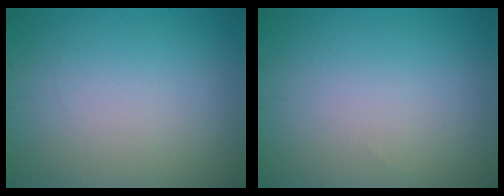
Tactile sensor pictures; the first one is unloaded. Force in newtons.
{"total": 0.0}